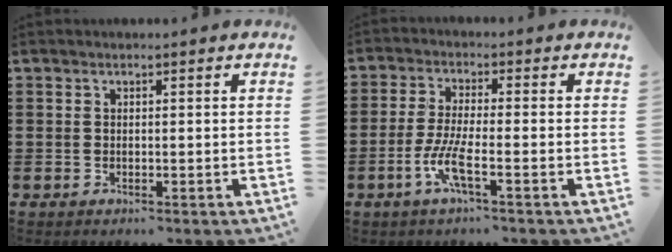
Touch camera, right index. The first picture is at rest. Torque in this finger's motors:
{"motor_torque": [2.13, 0.00, 0.47, 0.14]}